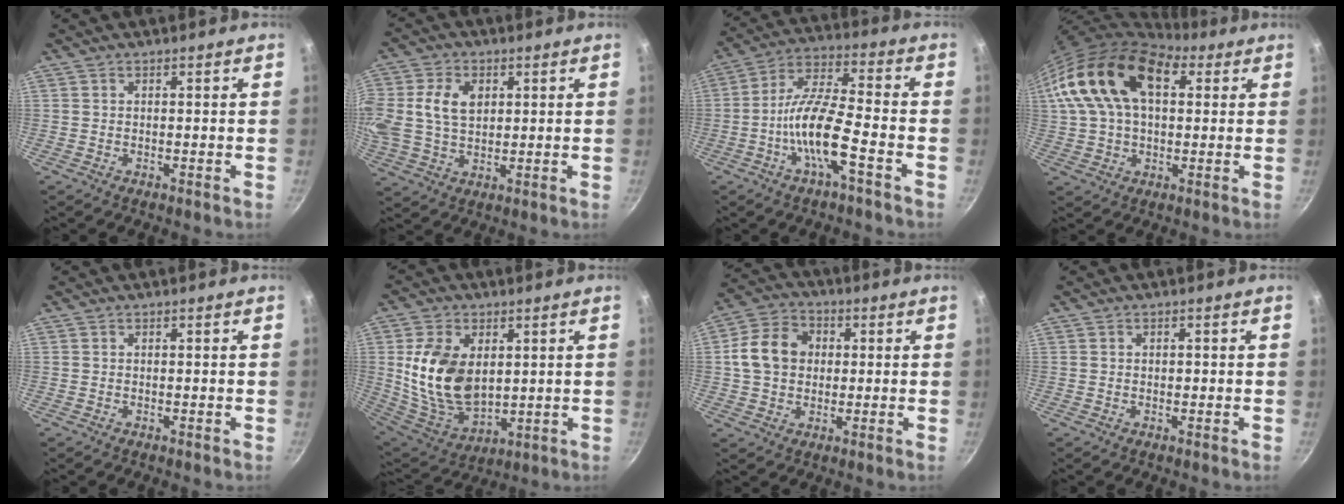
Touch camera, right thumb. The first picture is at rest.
{"total": 13.1, "force": [2.7, 9.4, 8.7], "torque": [-0.183, 0.015, 0.050]}
{"total": 12.1, "force": [-5.0, 3.0, 10.6], "torque": [-0.202, 0.040, -0.103]}
{"total": 18.3, "force": [5.4, 11.2, 13.5], "torque": [-0.223, 0.014, 0.083]}
{"total": 0.0}
{"total": 16.3, "force": [2.6, 10.6, 12.1], "torque": [-0.208, -0.029, 0.065]}
{"total": 10.7, "force": [1.2, 8.7, 6.2], "torque": [-0.086, 0.014, 0.006]}
{"total": 0.7, "force": [0.0, 0.6, 0.4], "torque": [-0.004, 0.004, 0.001]}